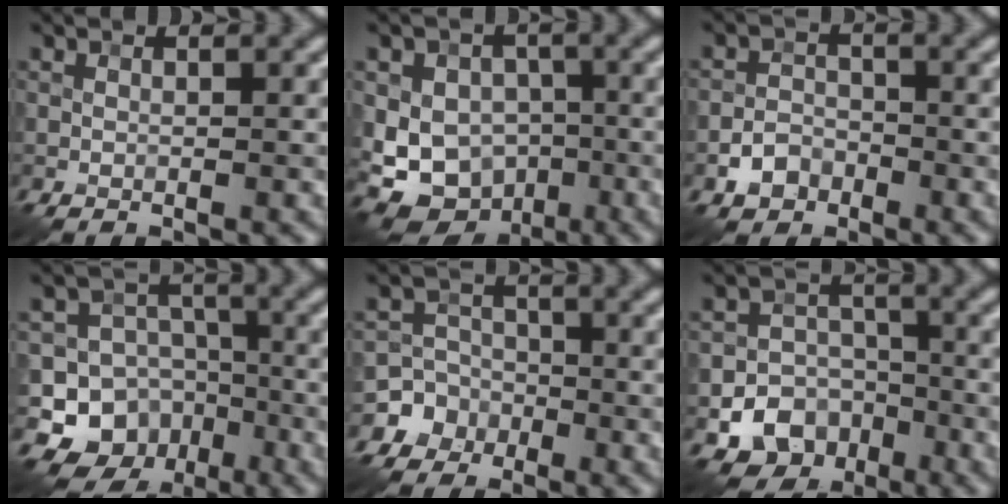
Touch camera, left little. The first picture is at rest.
{"total": 10.9, "force": [-2.9, 8.9, 5.7], "torque": [-0.071, 0.001, -0.072]}
{"total": 2.5, "force": [-1.4, 1.8, 0.9], "torque": [-0.010, 0.007, -0.029]}
{"total": 10.6, "force": [-4.8, 9.1, 2.6], "torque": [-0.025, -0.011, -0.090]}
{"total": 5.7, "force": [-2.7, 5.0, 0.1], "torque": [0.022, -0.001, -0.069]}
{"total": 9.1, "force": [-4.8, 7.4, 2.1], "torque": [-0.005, -0.022, -0.094]}